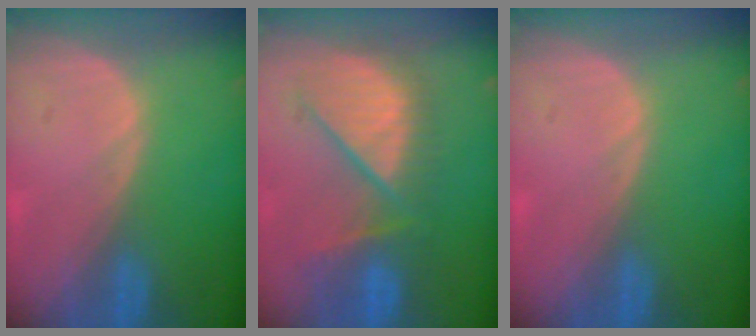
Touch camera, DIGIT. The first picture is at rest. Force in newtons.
{"total": 9.7, "press": 9.3, "slide": 3.0}
{"total": 0.0}